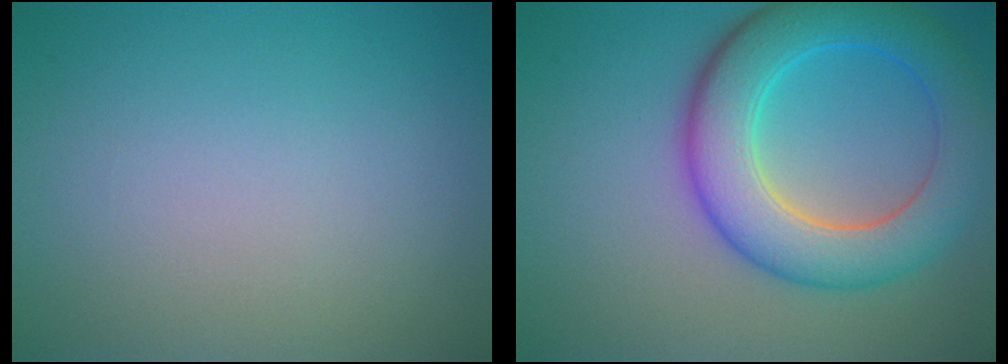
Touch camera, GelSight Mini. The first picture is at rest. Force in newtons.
{"total": 7.9, "press": 7.9, "slide": 0.3}